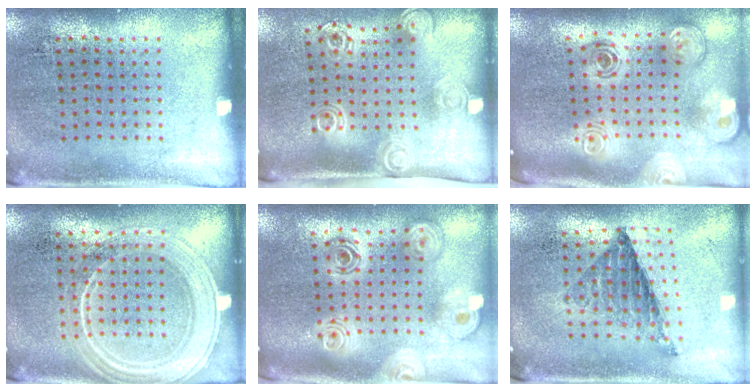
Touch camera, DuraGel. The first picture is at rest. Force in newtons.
{"total": 2.0, "press": 1.4, "slide": 1.5}
{"total": 3.0, "press": 2.1, "slide": 2.1}
{"total": 2.0, "press": 2.0, "slide": 0.3}
{"total": 2.4, "press": 1.9, "slide": 1.5}
{"total": 0.8, "press": 0.8, "slide": 0.0}